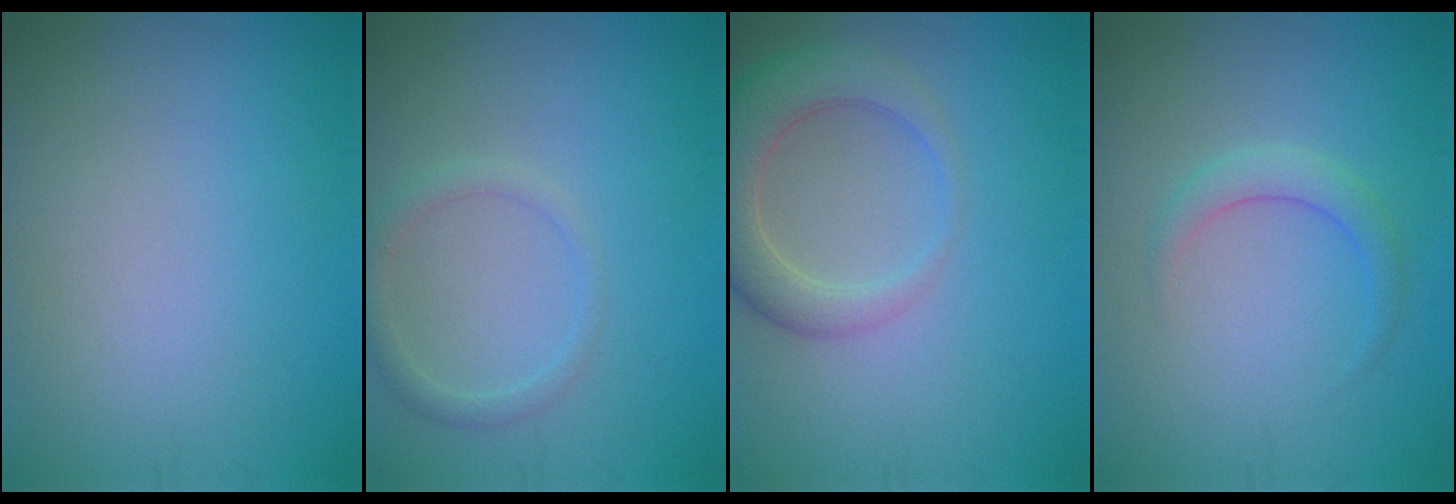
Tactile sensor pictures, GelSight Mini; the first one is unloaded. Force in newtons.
{"total": 1.7, "press": 1.7, "slide": 0.1}
{"total": 4.9, "press": 4.9, "slide": 0.5}
{"total": 1.9, "press": 1.9, "slide": 0.1}